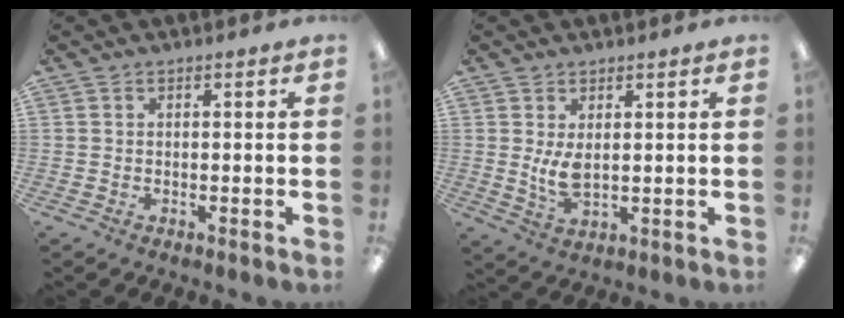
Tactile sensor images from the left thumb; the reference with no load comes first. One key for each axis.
{"total": 5.6, "fx": 1.3, "fy": 2.6, "fz": 4.8, "tx": -0.102, "ty": -0.008, "tz": 0.018}